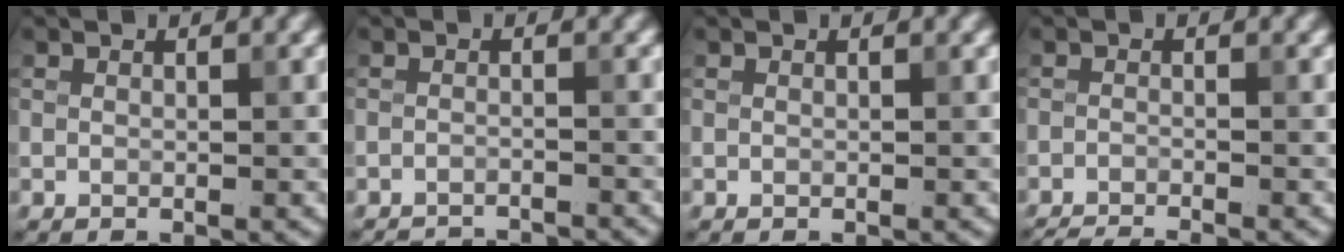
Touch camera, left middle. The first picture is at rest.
{"total": 4.5, "force": [-4.5, 0.5, 0.7], "torque": [-0.010, -0.009, -0.066]}
{"total": 0.0}
{"total": 4.2, "force": [-3.9, 0.4, 1.4], "torque": [-0.023, -0.018, -0.066]}